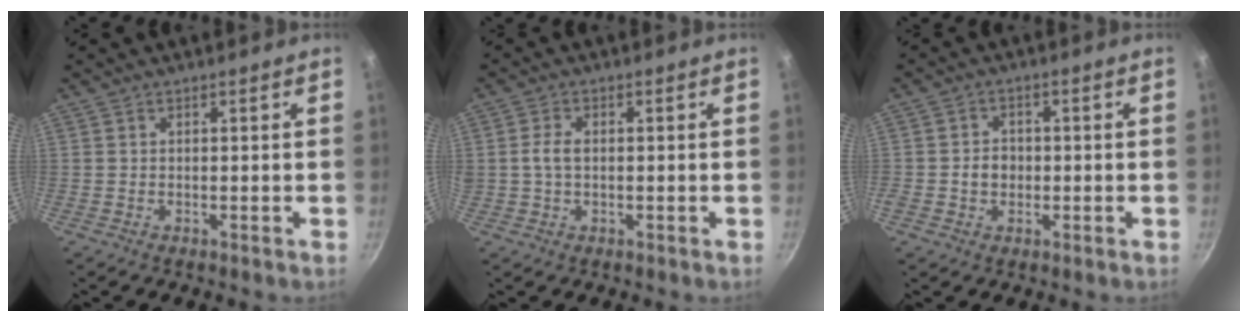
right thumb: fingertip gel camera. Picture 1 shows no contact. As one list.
[{"total": 3.4, "force": [0.1, 2.2, 2.6], "torque": [-0.048, 0.009, 0.001]}, {"total": 3.8, "force": [-0.6, 3.3, 1.8], "torque": [-0.009, 0.008, -0.012]}]